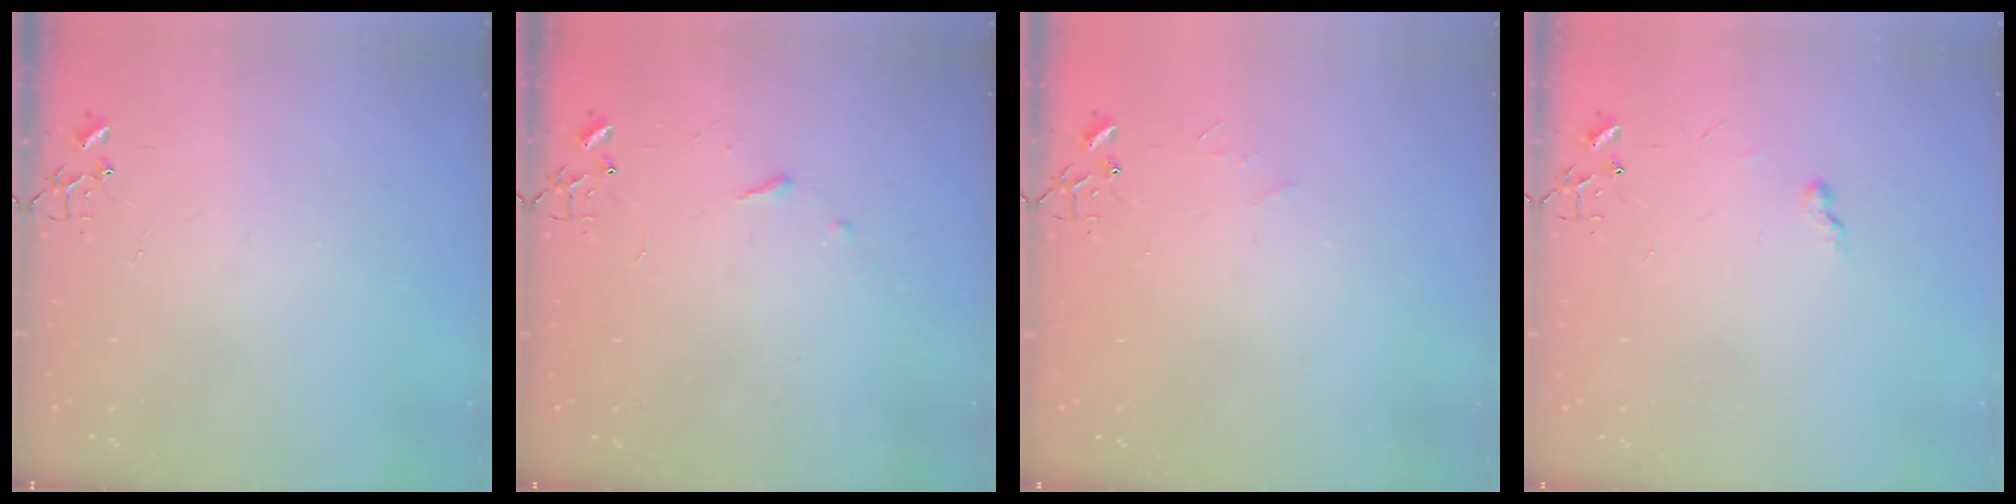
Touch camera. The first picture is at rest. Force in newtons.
{"total": 3.4, "press": 3.3, "slide": 0.6}
{"total": 3.5, "press": 3.5, "slide": 0.4}
{"total": 5.2, "press": 5.2, "slide": 0.4}